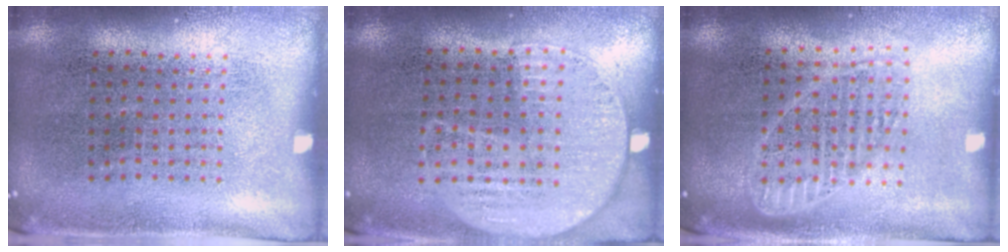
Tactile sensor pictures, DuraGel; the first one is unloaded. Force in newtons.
{"total": 1.2, "press": 1.0, "slide": 0.7}
{"total": 1.8, "press": 1.6, "slide": 0.9}